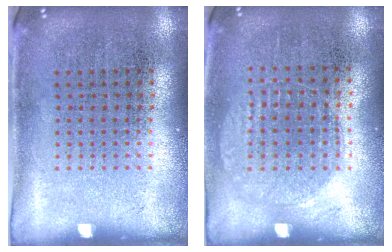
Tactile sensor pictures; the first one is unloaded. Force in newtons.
{"total": 0.9, "press": 0.9, "slide": 0.2}